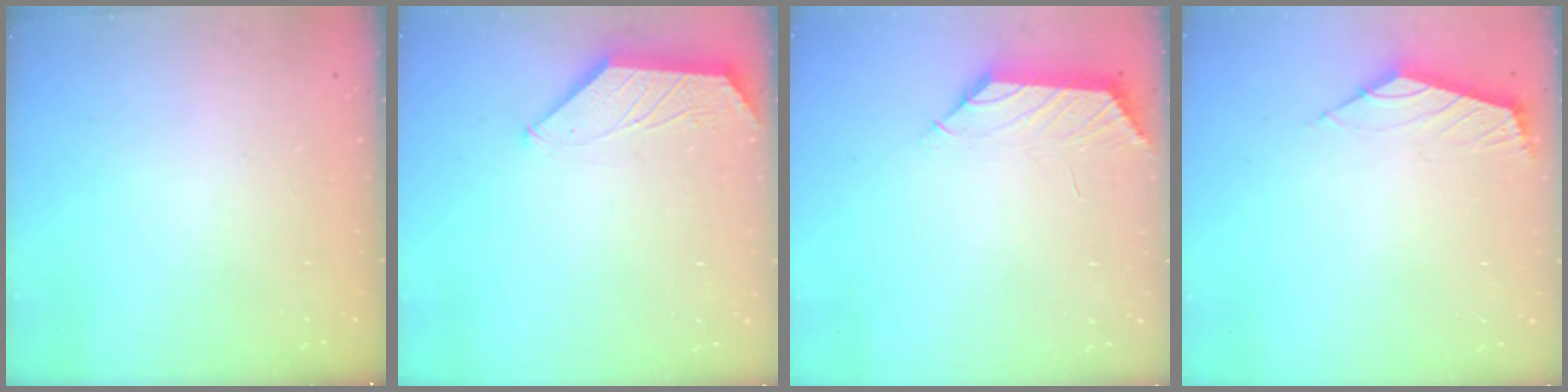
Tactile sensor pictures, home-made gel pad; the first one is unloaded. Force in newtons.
{"total": 1.0, "press": 0.9, "slide": 0.2}
{"total": 2.9, "press": 2.9, "slide": 0.5}
{"total": 2.4, "press": 2.3, "slide": 0.6}